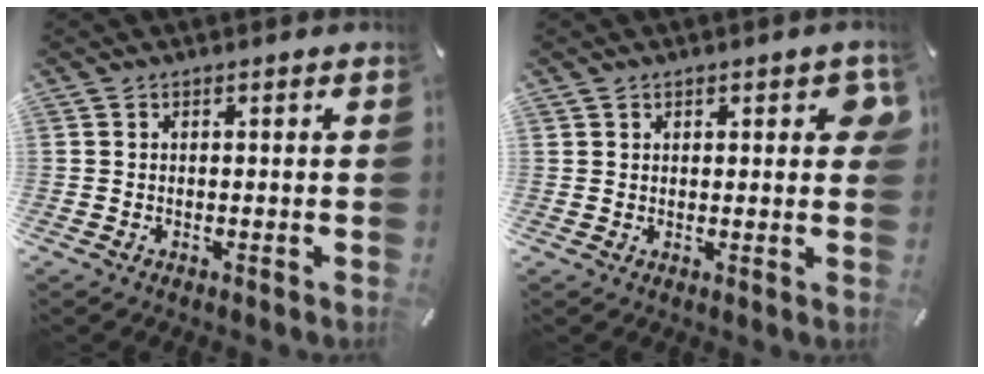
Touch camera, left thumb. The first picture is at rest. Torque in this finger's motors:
{"motor_torque": [0.58, 0.23, -0.03, -0.16, 0.02]}